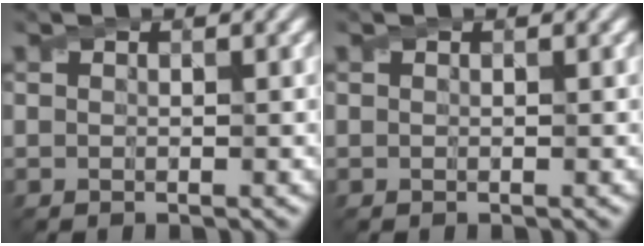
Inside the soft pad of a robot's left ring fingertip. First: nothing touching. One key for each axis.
{"total": 0.0}